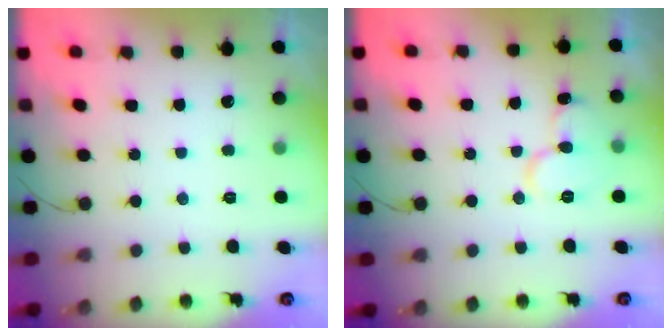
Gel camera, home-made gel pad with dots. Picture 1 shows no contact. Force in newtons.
{"total": 10.0, "press": 10.0, "slide": 1.2}